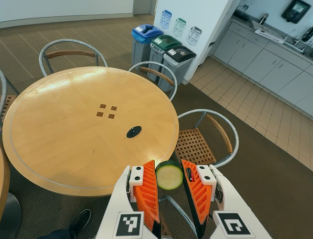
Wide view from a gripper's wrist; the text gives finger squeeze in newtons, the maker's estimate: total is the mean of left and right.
{"total": 7.4, "left": 7.1, "right": 7.6}